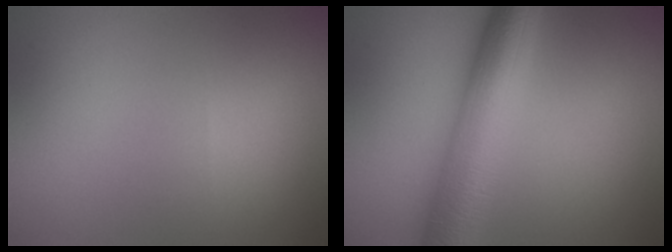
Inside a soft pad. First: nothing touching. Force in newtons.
{"total": 9.3, "press": 9.3, "slide": 0.2}